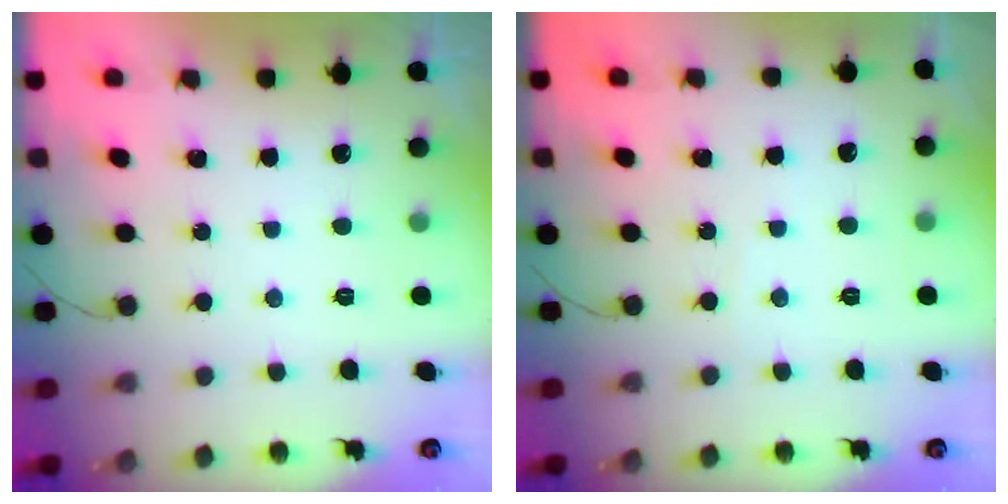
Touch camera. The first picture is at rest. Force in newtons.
{"total": 2.3, "press": 2.2, "slide": 0.3}